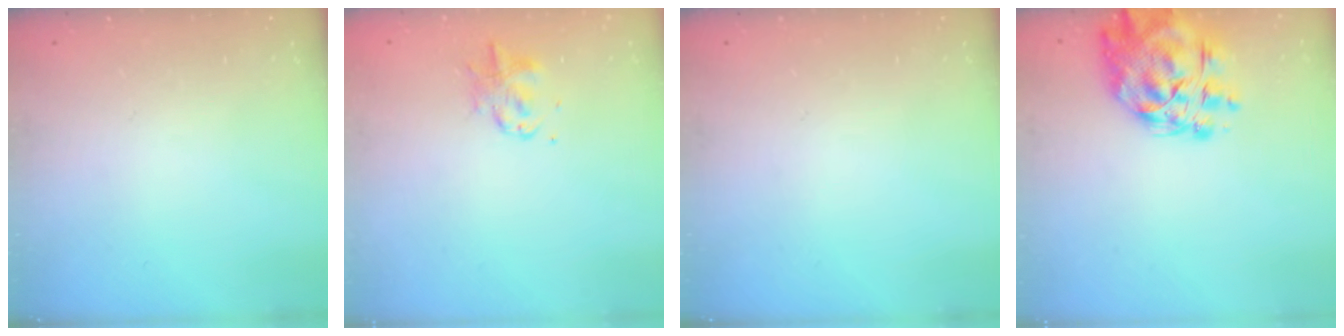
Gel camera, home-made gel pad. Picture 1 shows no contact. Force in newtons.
{"total": 2.4, "press": 2.4, "slide": 0.3}
{"total": 0.0}
{"total": 12.8, "press": 12.2, "slide": 4.1}